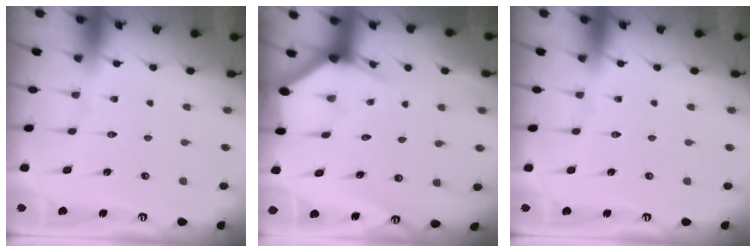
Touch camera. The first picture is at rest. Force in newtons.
{"total": 2.7, "press": 2.7, "slide": 0.1}
{"total": 0.0}